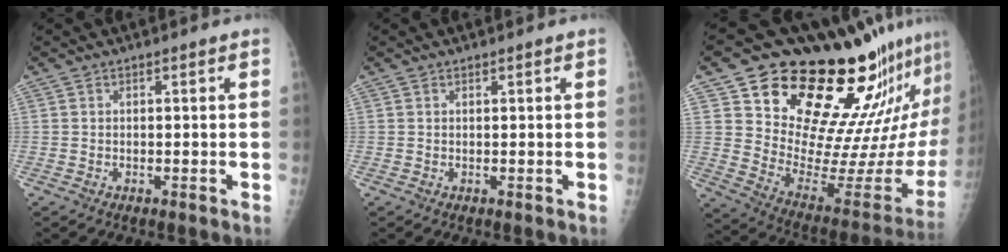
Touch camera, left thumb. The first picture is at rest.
{"total": 0.0}
{"total": 26.0, "force": [20.3, 8.8, 13.7], "torque": [-0.164, -0.146, 0.298]}